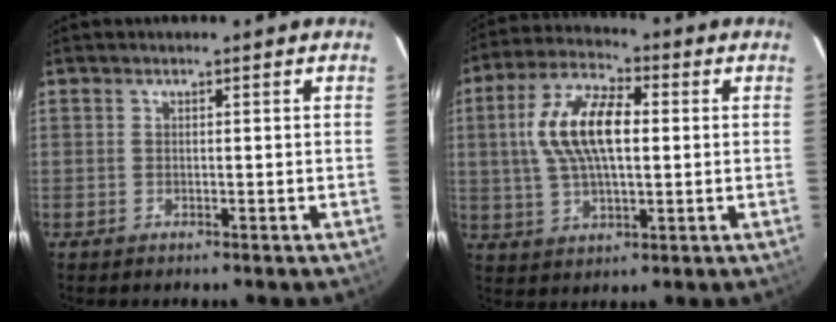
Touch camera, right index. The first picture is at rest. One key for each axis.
{"total": 13.4, "fx": 1.7, "fy": 5.9, "fz": 11.9, "tx": -0.234, "ty": 0.018, "tz": 0.030}